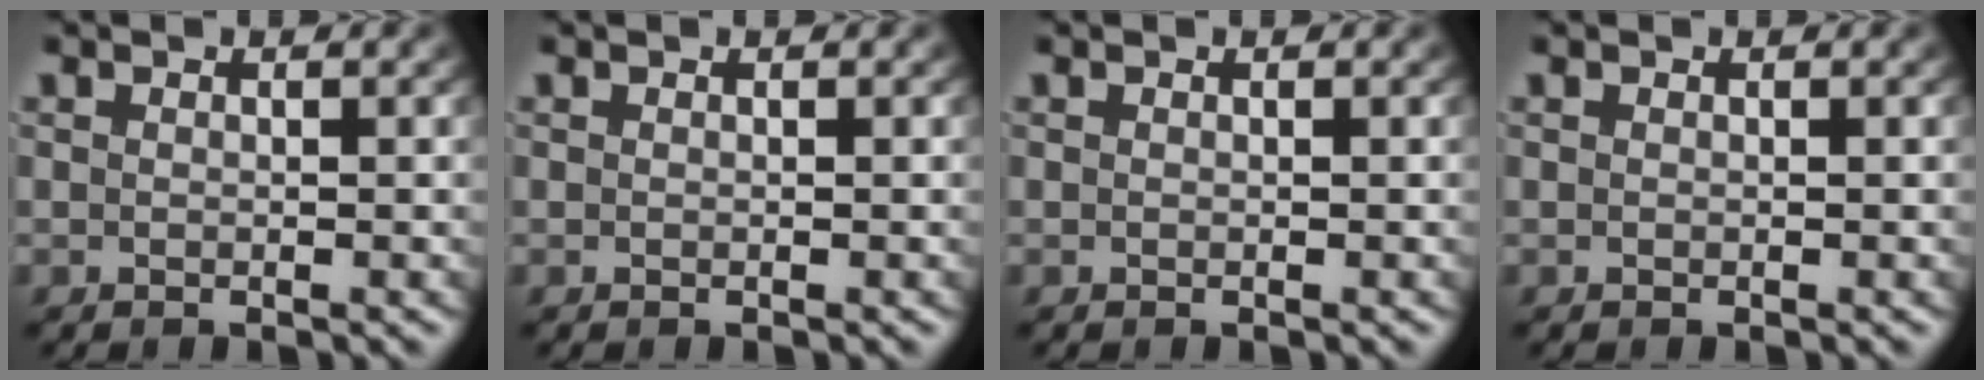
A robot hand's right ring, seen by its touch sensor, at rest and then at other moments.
{"total": 0.0}
{"total": 0.0}
{"total": 0.0}